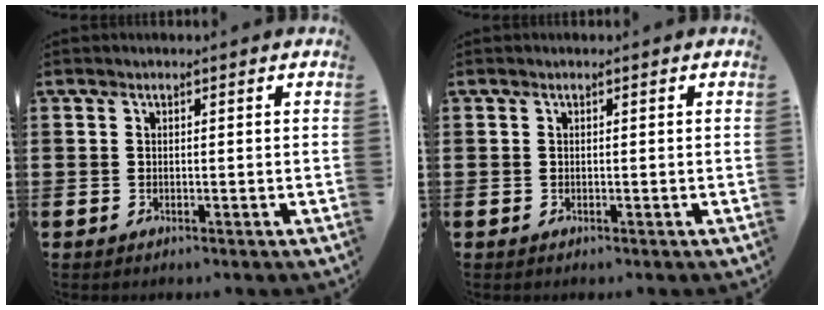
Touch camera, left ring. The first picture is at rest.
{"total": 0.0}